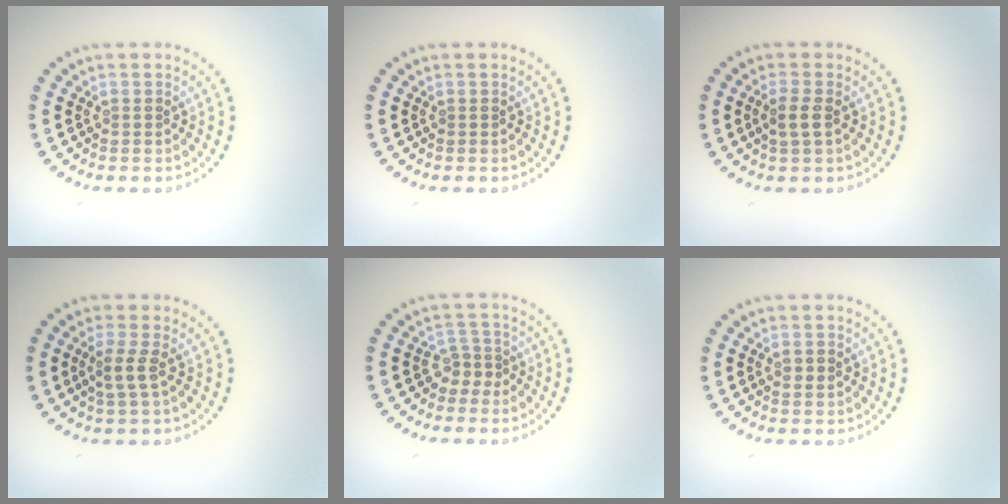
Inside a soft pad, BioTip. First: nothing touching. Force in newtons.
{"total": 0.0}
{"total": 1.6, "press": 1.5, "slide": 0.5}
{"total": 1.8, "press": 1.4, "slide": 1.1}
{"total": 1.6, "press": 1.1, "slide": 1.2}
{"total": 0.9, "press": 0.9, "slide": 0.2}